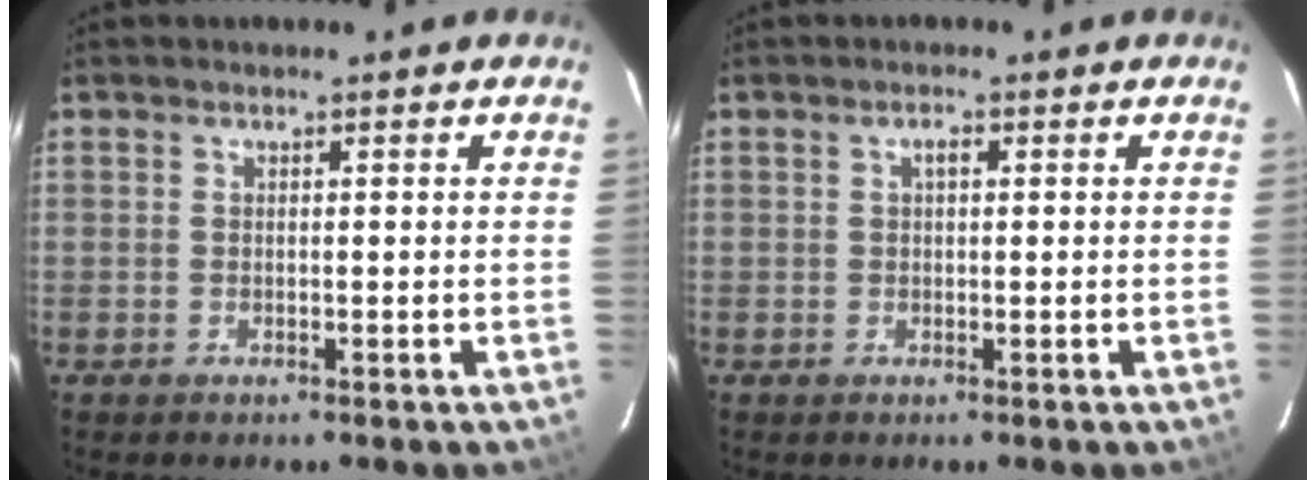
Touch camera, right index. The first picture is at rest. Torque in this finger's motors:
{"motor_torque": [0.12, -0.05, 0.14, 0.03]}